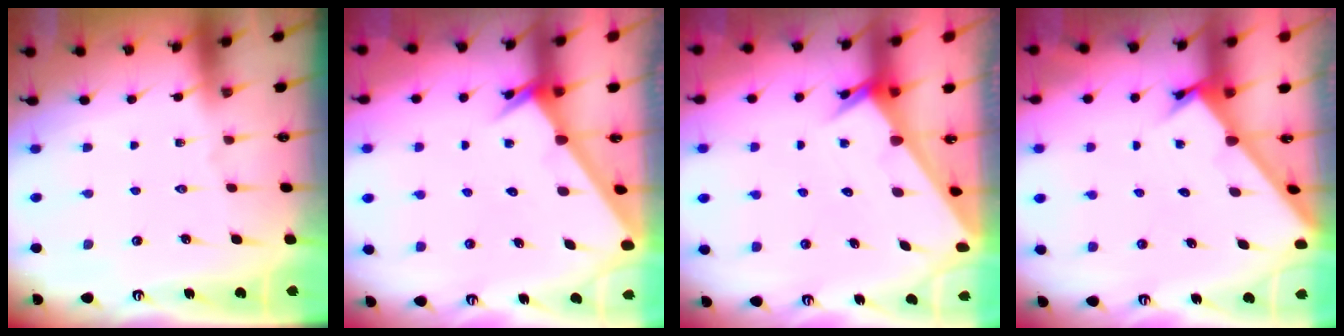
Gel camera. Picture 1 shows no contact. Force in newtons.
{"total": 2.5, "press": 2.5, "slide": 0.1}
{"total": 2.1, "press": 2.1, "slide": 0.1}
{"total": 1.9, "press": 1.9, "slide": 0.2}